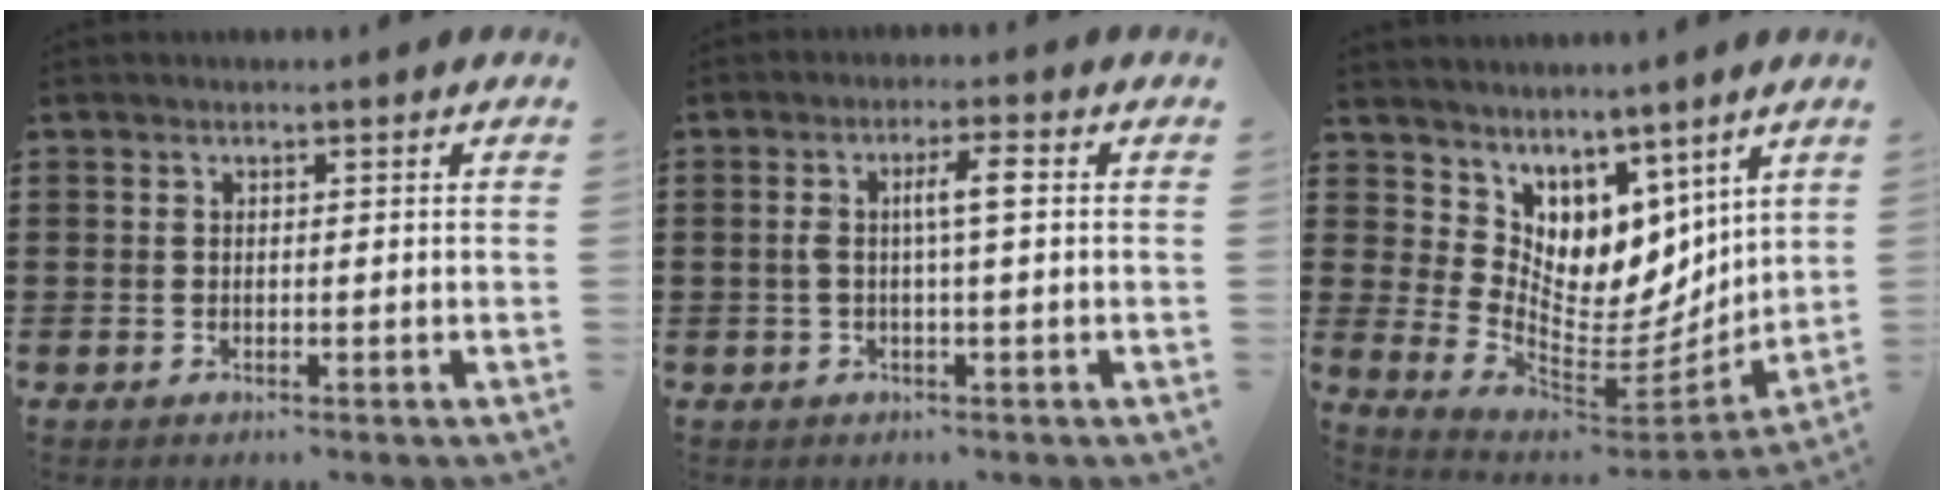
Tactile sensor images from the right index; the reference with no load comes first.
{"total": 4.1, "force": [0.2, 0.7, 4.0], "torque": [-0.084, 0.003, -0.004]}
{"total": 6.2, "force": [4.8, 3.4, -1.6], "torque": [-0.018, -0.090, 0.088]}